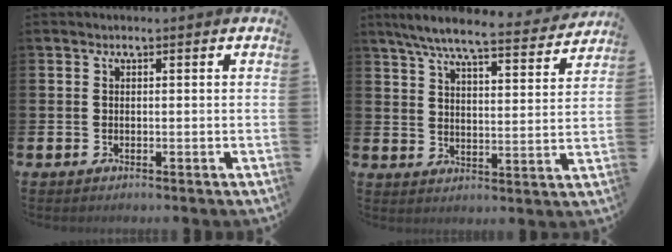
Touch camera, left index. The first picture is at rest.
{"total": 7.7, "force": [7.0, 0.8, 3.2], "torque": [-0.070, -0.047, 0.115]}